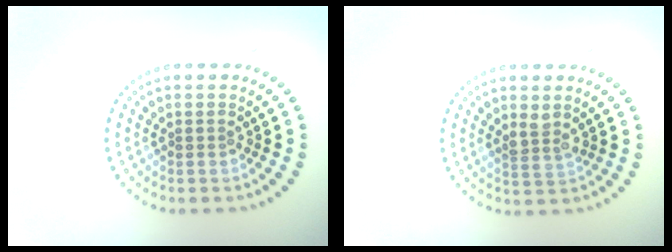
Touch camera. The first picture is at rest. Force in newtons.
{"total": 1.8, "press": 1.6, "slide": 0.8}